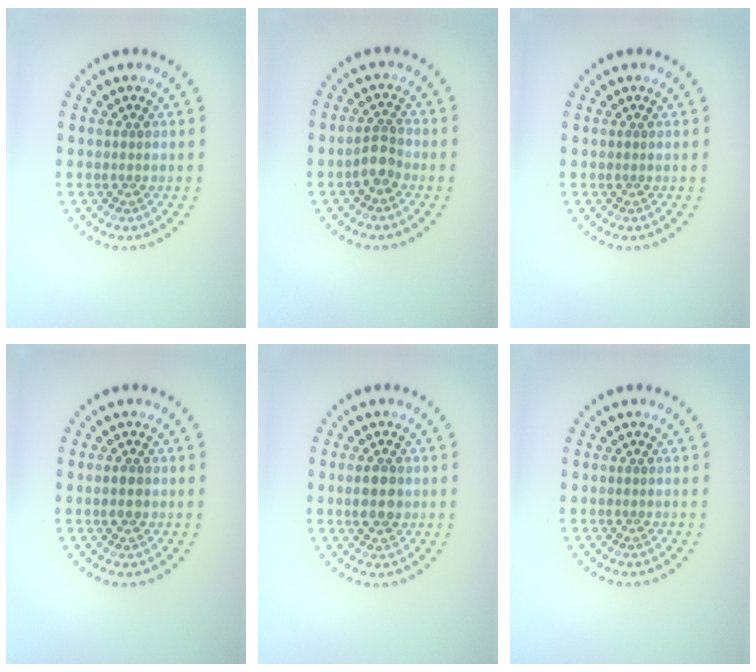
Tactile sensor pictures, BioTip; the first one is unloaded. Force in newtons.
{"total": 2.0, "press": 1.7, "slide": 1.0}
{"total": 0.0}
{"total": 1.4, "press": 1.4, "slide": 0.2}
{"total": 2.8, "press": 2.8, "slide": 0.1}
{"total": 0.0}